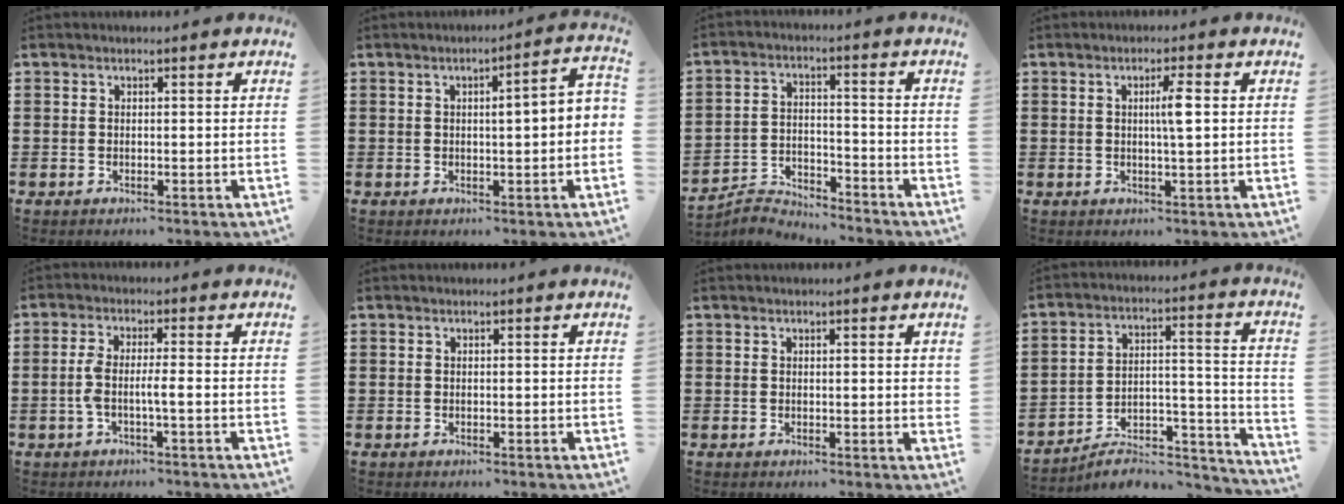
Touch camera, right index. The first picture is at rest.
{"total": 3.0, "force": [-0.2, 0.2, 2.9], "torque": [-0.053, 0.000, -0.006]}
{"total": 4.4, "force": [-4.3, 0.4, 0.0], "torque": [-0.008, 0.008, -0.091]}
{"total": 3.4, "force": [0.5, 0.2, 3.4], "torque": [-0.064, -0.001, 0.005]}
{"total": 3.6, "force": [-1.2, 0.2, 3.4], "torque": [-0.085, -0.011, -0.031]}
{"total": 0.0}
{"total": 0.8, "force": [0.4, 0.2, 0.7], "torque": [-0.014, 0.004, 0.006]}
{"total": 6.4, "force": [-5.4, 2.2, 2.5], "torque": [-0.036, 0.008, -0.103]}